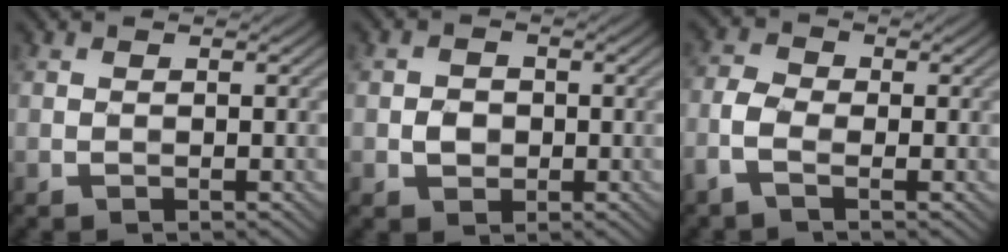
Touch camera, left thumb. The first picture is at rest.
{"total": 2.2, "force": [-0.5, 1.9, 1.1], "torque": [-0.024, -0.002, -0.014]}
{"total": 3.7, "force": [-1.6, 1.9, 2.7], "torque": [-0.074, 0.008, -0.043]}